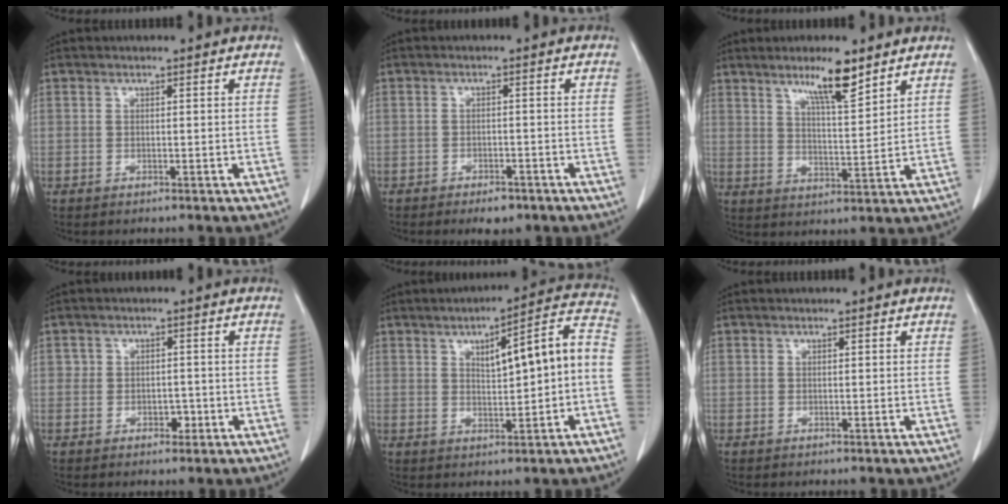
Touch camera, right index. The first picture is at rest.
{"total": 3.4, "force": [-2.4, 1.6, 1.9], "torque": [-0.027, 0.000, -0.028]}
{"total": 8.0, "force": [5.6, 0.9, 5.7], "torque": [-0.099, -0.005, 0.098]}
{"total": 2.4, "force": [-0.6, 1.9, 1.2], "torque": [-0.008, 0.005, -0.006]}
{"total": 11.2, "force": [0.5, 2.0, 11.0], "torque": [-0.150, 0.036, 0.011]}
{"total": 0.0}